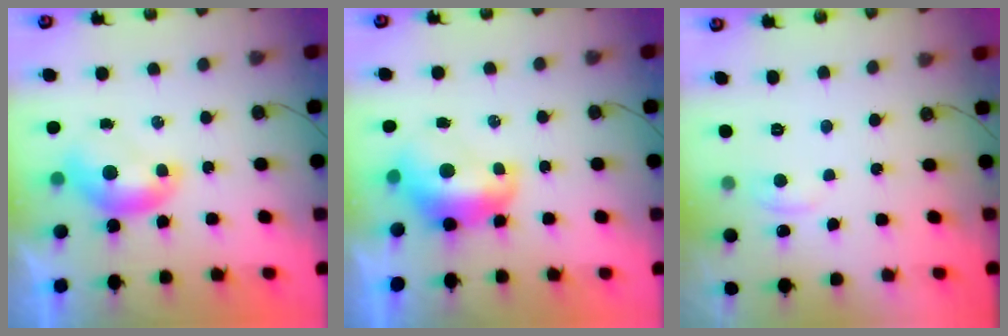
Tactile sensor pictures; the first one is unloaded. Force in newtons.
{"total": 2.4, "press": 2.2, "slide": 0.8}
{"total": 0.8, "press": 0.1, "slide": 0.8}